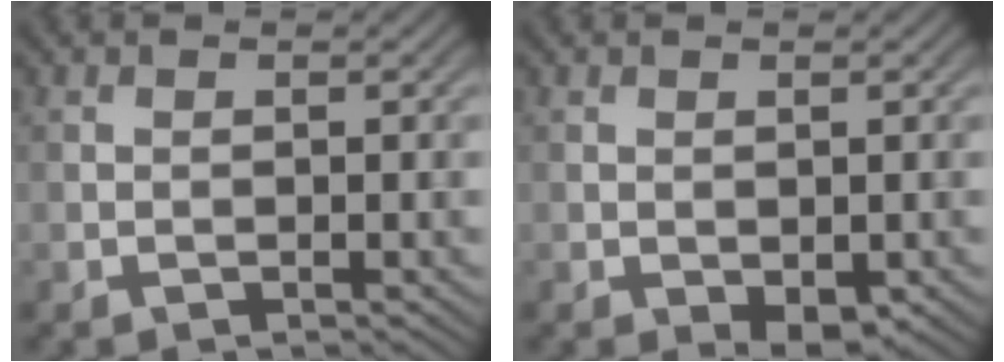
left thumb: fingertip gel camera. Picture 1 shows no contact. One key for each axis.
{"total": 2.4, "fx": -0.9, "fy": 1.2, "fz": 1.8, "tx": -0.031, "ty": -0.008, "tz": -0.011}